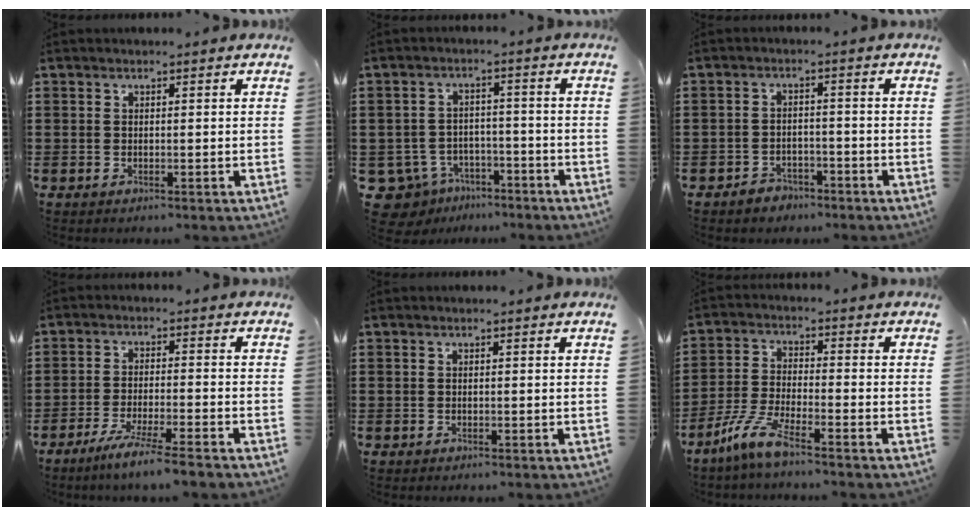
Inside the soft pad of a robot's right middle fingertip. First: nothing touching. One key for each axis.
{"total": 5.1, "fx": -4.1, "fy": 2.8, "fz": 1.0, "tx": -0.054, "ty": 0.003, "tz": -0.086}
{"total": 2.3, "fx": -2.1, "fy": 0.9, "fz": 0.2, "tx": -0.012, "ty": 0.002, "tz": -0.044}
{"total": 5.4, "fx": -4.6, "fy": -0.6, "fz": 2.7, "tx": -0.055, "ty": -0.019, "tz": -0.086}
{"total": 0.0}
{"total": 6.5, "fx": -4.8, "fy": 0.5, "fz": 4.3, "tx": -0.111, "ty": -0.016, "tz": -0.095}